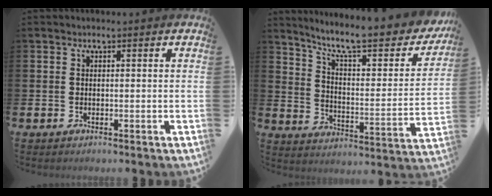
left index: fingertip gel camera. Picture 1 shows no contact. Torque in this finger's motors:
{"motor_torque": [0.24, -1.15, 0.83, 0.21]}